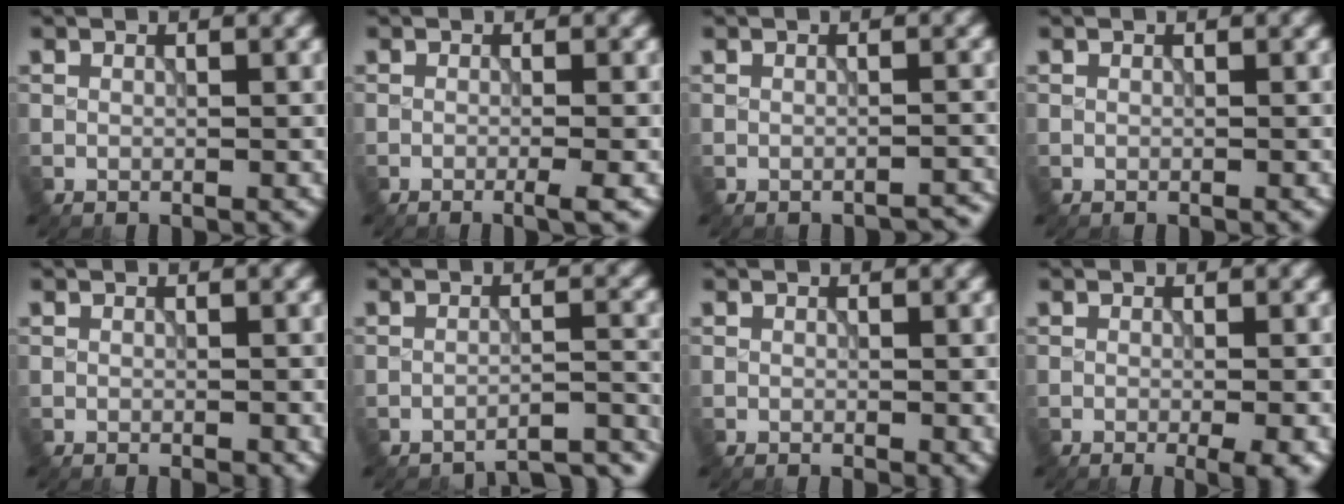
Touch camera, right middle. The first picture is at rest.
{"total": 1.7, "force": [-0.8, 0.2, 1.5], "torque": [-0.017, -0.001, -0.018]}
{"total": 1.2, "force": [-1.2, 0.1, 0.0], "torque": [0.004, 0.004, -0.016]}
{"total": 0.0}
{"total": 0.8, "force": [-0.3, 0.2, 0.7], "torque": [-0.010, -0.002, -0.004]}
{"total": 5.7, "force": [-5.5, 0.7, 1.5], "torque": [-0.008, 0.010, -0.069]}
{"total": 0.6, "force": [-0.1, 0.2, 0.5], "torque": [-0.006, -0.003, 0.000]}
{"total": 3.2, "force": [-1.4, 0.6, 2.9], "torque": [-0.037, -0.006, -0.015]}